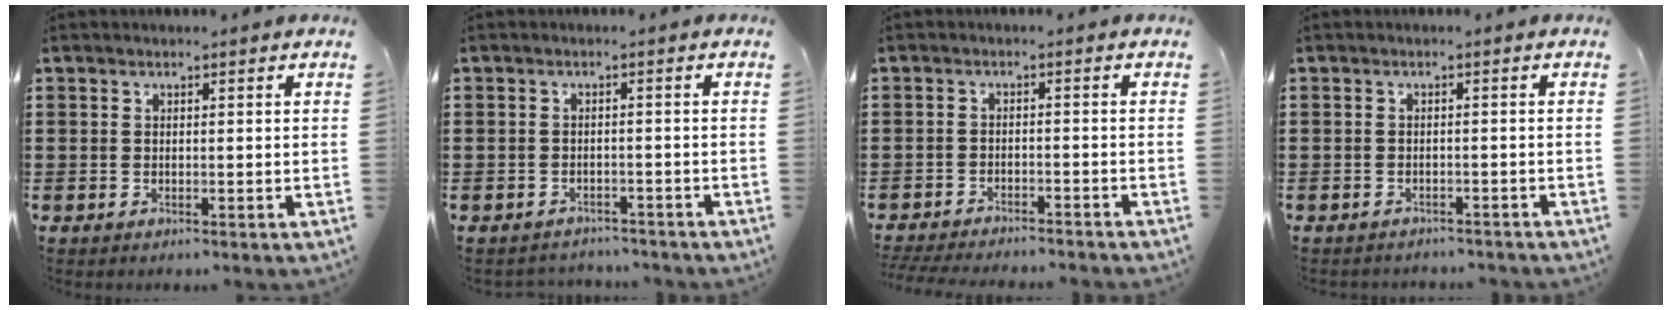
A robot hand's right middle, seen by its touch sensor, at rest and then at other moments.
{"total": 1.9, "force": [-1.8, 0.4, -0.2], "torque": [-0.003, 0.001, -0.042]}
{"total": 3.0, "force": [-3.0, -0.1, 0.4], "torque": [-0.014, -0.003, -0.065]}
{"total": 1.1, "force": [-1.1, 0.1, 0.0], "torque": [-0.004, 0.000, -0.024]}